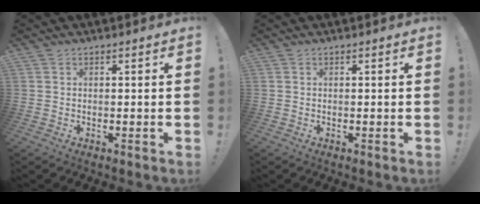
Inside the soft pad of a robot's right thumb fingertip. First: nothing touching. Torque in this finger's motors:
{"motor_torque": [-0.19, 0.02, 0.00, 0.00, 0.00]}